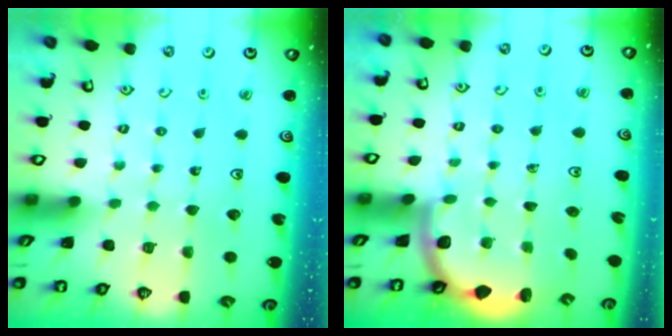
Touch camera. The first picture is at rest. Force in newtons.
{"total": 2.6, "press": 2.6, "slide": 0.3}